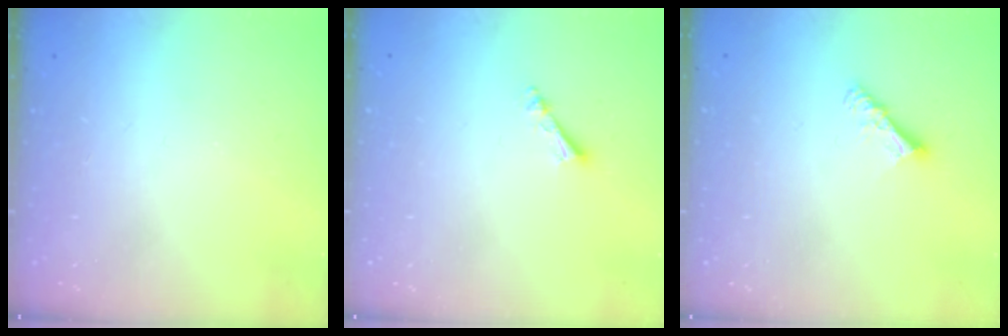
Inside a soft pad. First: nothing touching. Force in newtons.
{"total": 3.3, "press": 3.3, "slide": 0.1}
{"total": 6.1, "press": 6.1, "slide": 0.5}